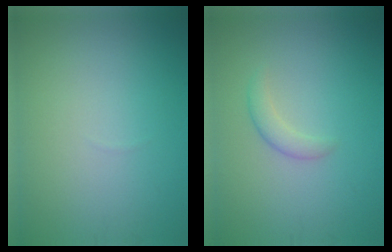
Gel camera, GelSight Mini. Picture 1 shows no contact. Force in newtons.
{"total": 1.5, "press": 1.5, "slide": 0.0}